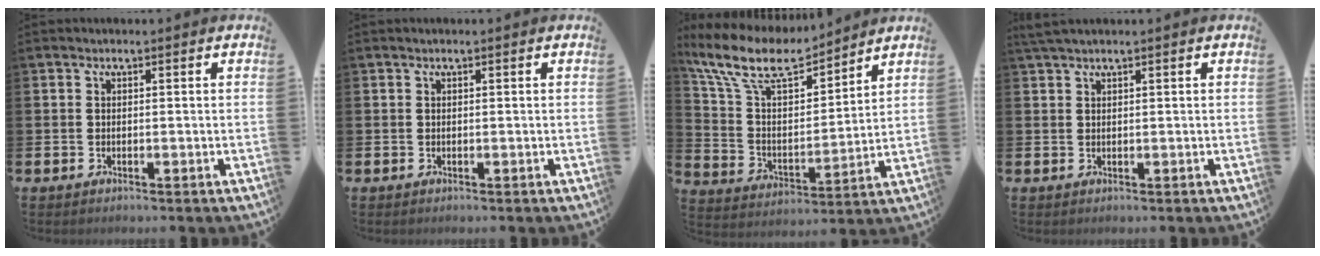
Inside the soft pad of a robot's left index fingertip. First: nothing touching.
{"total": 0.0}
{"total": 11.0, "force": [9.6, 3.3, 4.1], "torque": [-0.128, -0.057, 0.170]}
{"total": 1.8, "force": [1.5, 0.1, 1.0], "torque": [-0.024, 0.005, 0.027]}